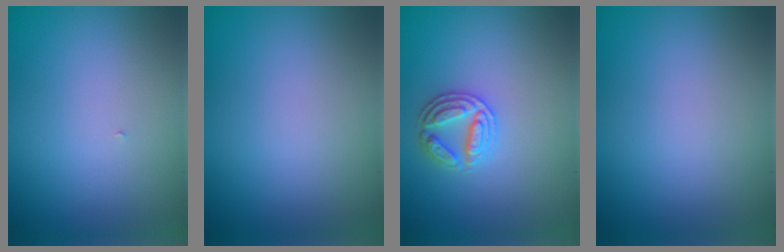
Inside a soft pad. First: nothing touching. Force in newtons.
{"total": 0.0}
{"total": 2.9, "press": 2.9, "slide": 0.5}
{"total": 0.0}